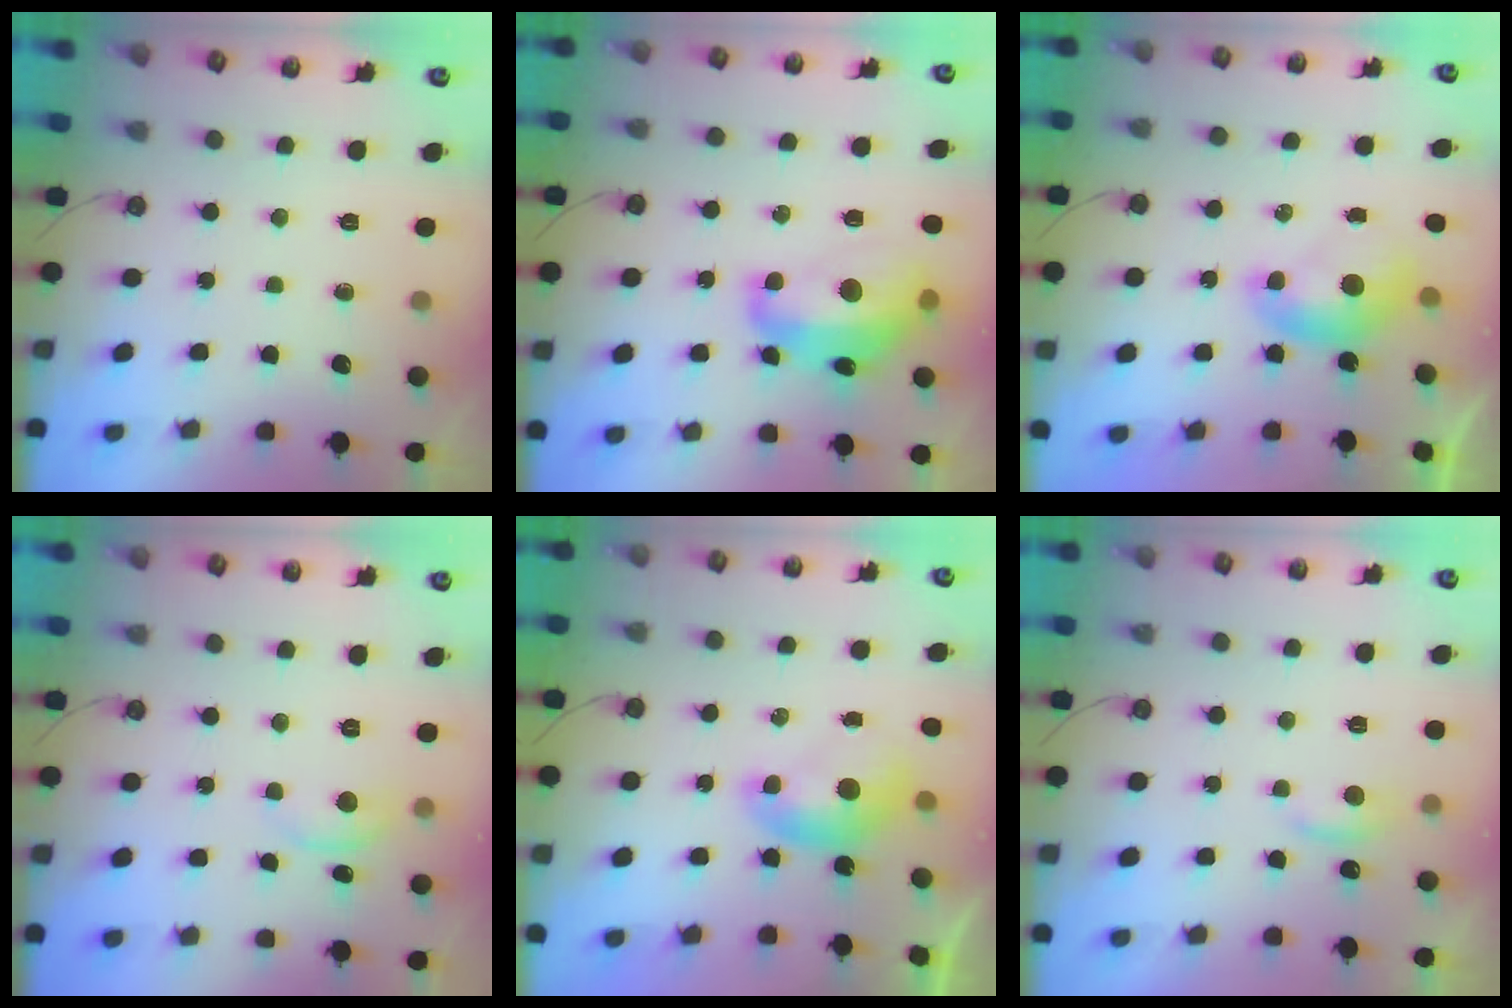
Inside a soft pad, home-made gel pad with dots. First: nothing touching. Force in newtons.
{"total": 8.5, "press": 8.4, "slide": 1.3}
{"total": 0.0}
{"total": 0.0}
{"total": 0.0}
{"total": 1.1, "press": 1.1, "slide": 0.4}